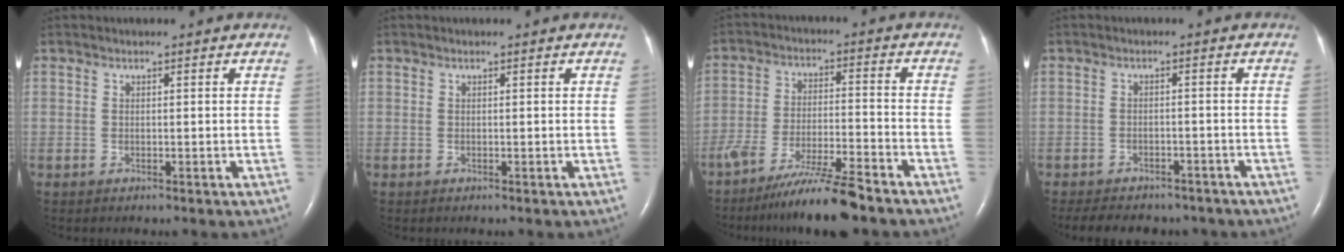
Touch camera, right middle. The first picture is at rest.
{"total": 0.0}
{"total": 10.6, "force": [-8.6, 0.0, 6.3], "torque": [-0.105, -0.023, -0.148]}
{"total": 12.1, "force": [-10.2, 4.8, 4.2], "torque": [-0.086, -0.001, -0.124]}